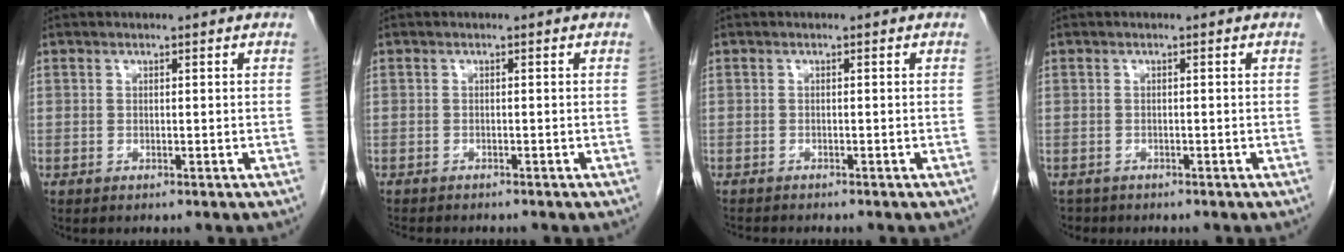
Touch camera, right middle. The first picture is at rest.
{"total": 5.0, "force": [-4.4, 1.2, 2.0], "torque": [-0.029, -0.008, -0.062]}
{"total": 3.1, "force": [-2.8, 0.4, 1.0], "torque": [-0.016, -0.007, -0.041]}
{"total": 1.5, "force": [-1.3, 0.8, -0.2], "torque": [-0.004, -0.001, -0.020]}